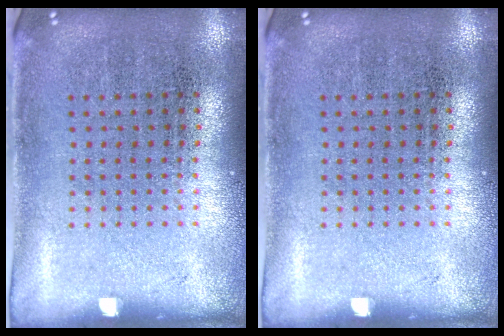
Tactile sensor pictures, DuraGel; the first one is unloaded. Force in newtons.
{"total": 0.0}